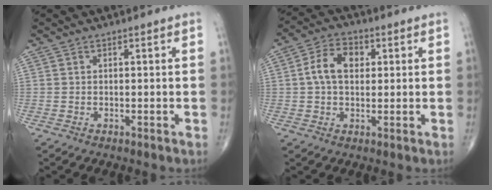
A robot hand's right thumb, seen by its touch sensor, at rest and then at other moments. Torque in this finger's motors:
{"motor_torque": [0.49, 0.46, 0.65, 0.05, 0.24]}